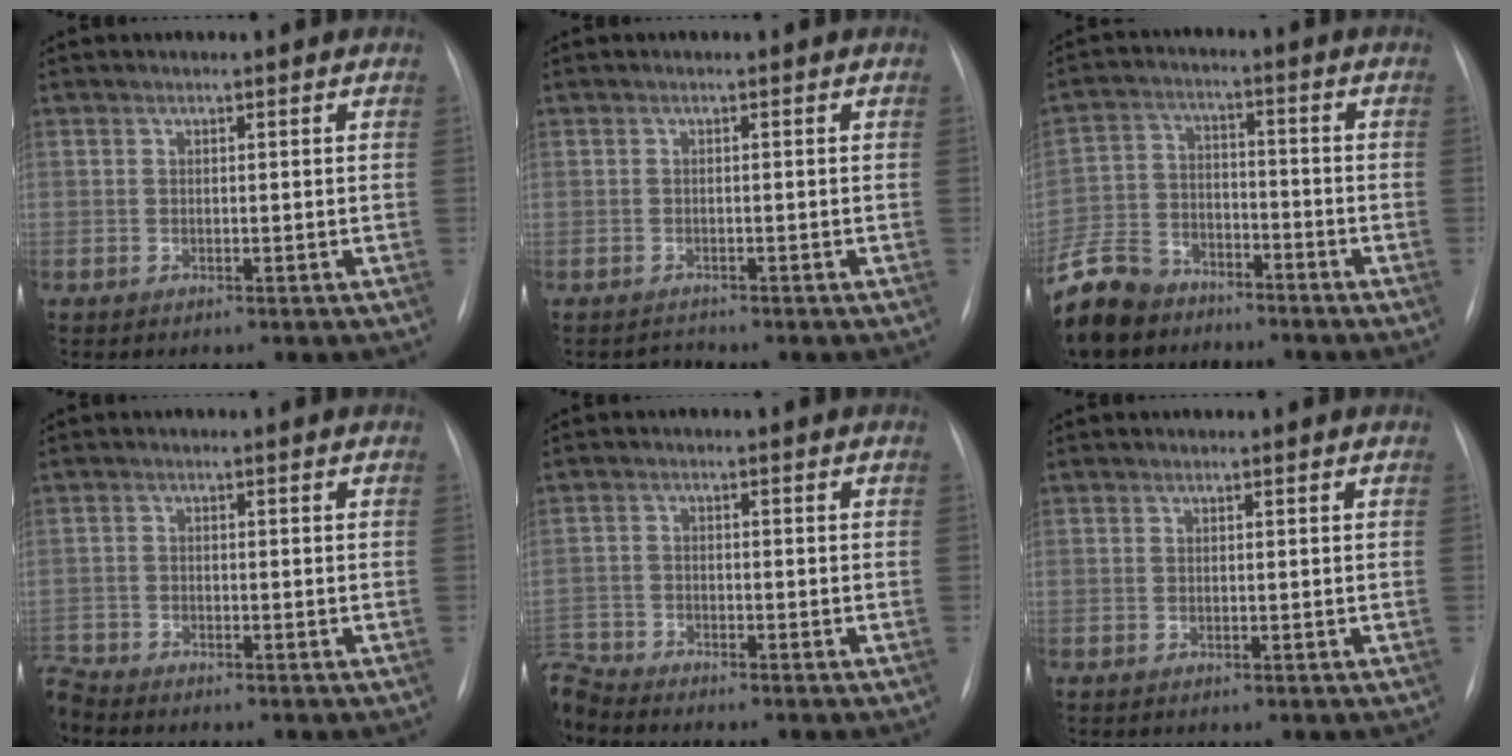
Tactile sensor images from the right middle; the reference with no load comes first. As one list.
[{"total": 1.0, "force": [-0.8, 0.0, -0.5], "torque": [0.012, -0.008, -0.011]}, {"total": 16.2, "force": [-12.1, 9.0, 5.8], "torque": [-0.170, 0.000, -0.218]}, {"total": 3.4, "force": [-3.3, 0.2, 0.2], "torque": [0.001, -0.015, -0.062]}, {"total": 5.4, "force": [-5.4, 0.4, 0.1], "torque": [0.000, -0.007, -0.104]}, {"total": 0.0}]